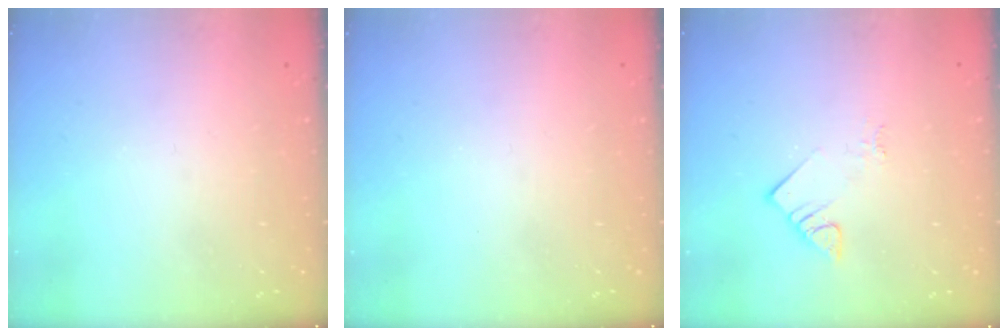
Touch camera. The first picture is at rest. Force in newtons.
{"total": 0.0}
{"total": 4.1, "press": 4.1, "slide": 0.3}